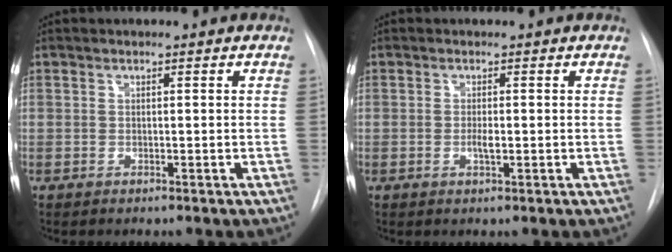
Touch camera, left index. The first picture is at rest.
{"total": 1.3, "force": [-0.3, 0.3, 1.2], "torque": [-0.025, -0.004, -0.006]}